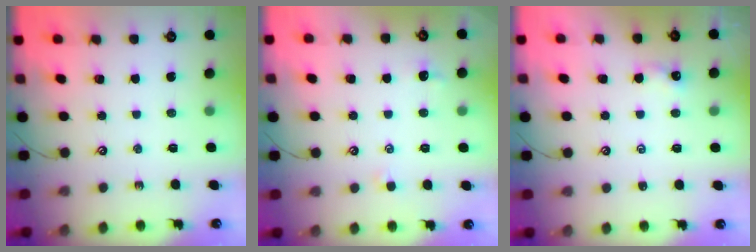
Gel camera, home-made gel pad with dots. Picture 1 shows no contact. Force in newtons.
{"total": 1.1, "press": 1.0, "slide": 0.5}
{"total": 1.0, "press": 0.9, "slide": 0.4}